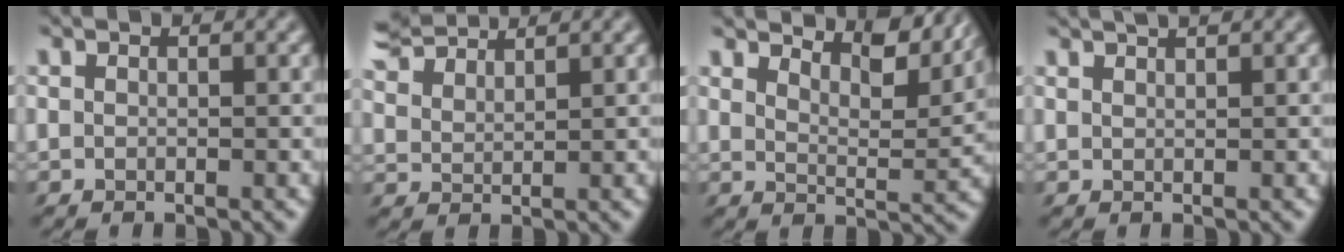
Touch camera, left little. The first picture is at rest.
{"total": 4.3, "force": [3.9, 0.7, 1.7], "torque": [-0.057, 0.021, 0.067]}
{"total": 8.0, "force": [7.0, 1.6, 3.4], "torque": [-0.071, 0.002, 0.098]}
{"total": 2.3, "force": [2.0, 0.1, 1.1], "torque": [-0.023, 0.019, 0.031]}